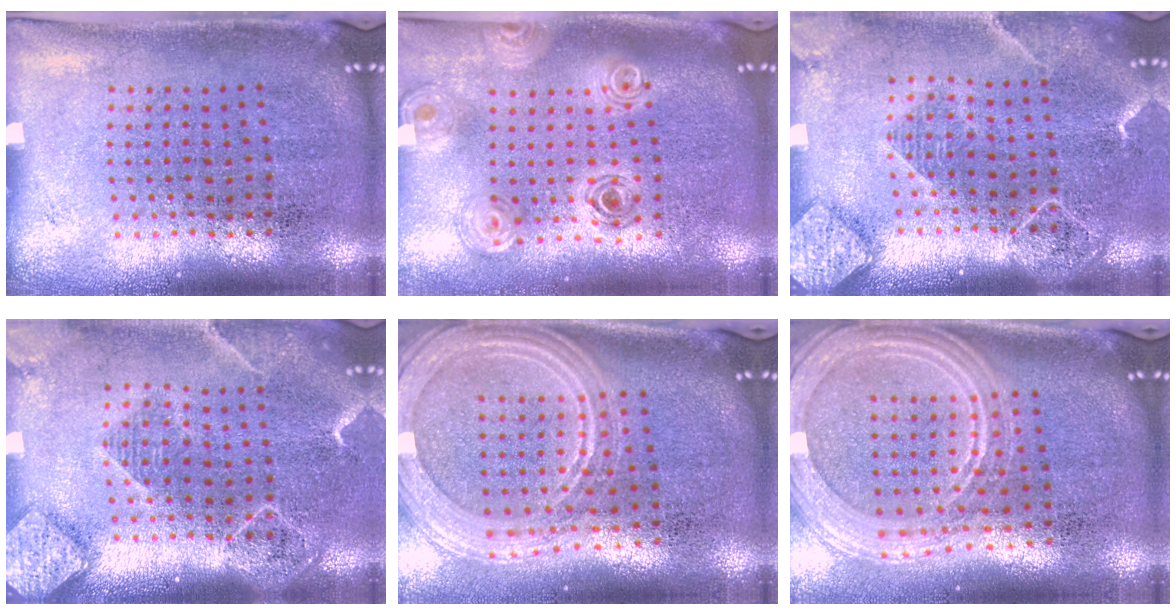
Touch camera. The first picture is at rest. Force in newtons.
{"total": 1.1, "press": 1.1, "slide": 0.3}
{"total": 2.1, "press": 1.9, "slide": 1.0}
{"total": 2.2, "press": 1.9, "slide": 1.1}
{"total": 2.3, "press": 2.1, "slide": 1.1}
{"total": 2.3, "press": 2.1, "slide": 1.1}